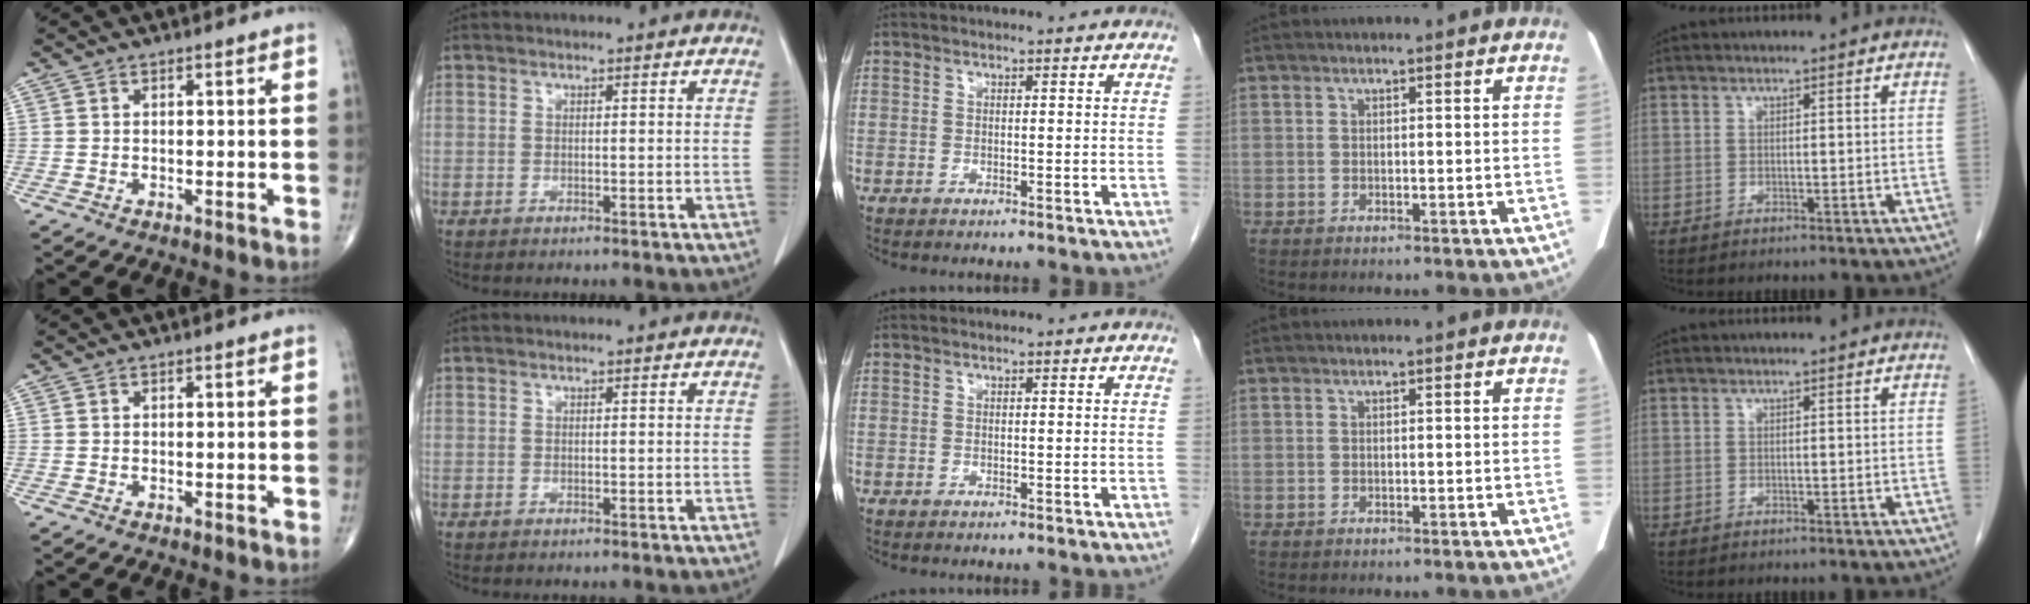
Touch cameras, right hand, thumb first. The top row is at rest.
{}